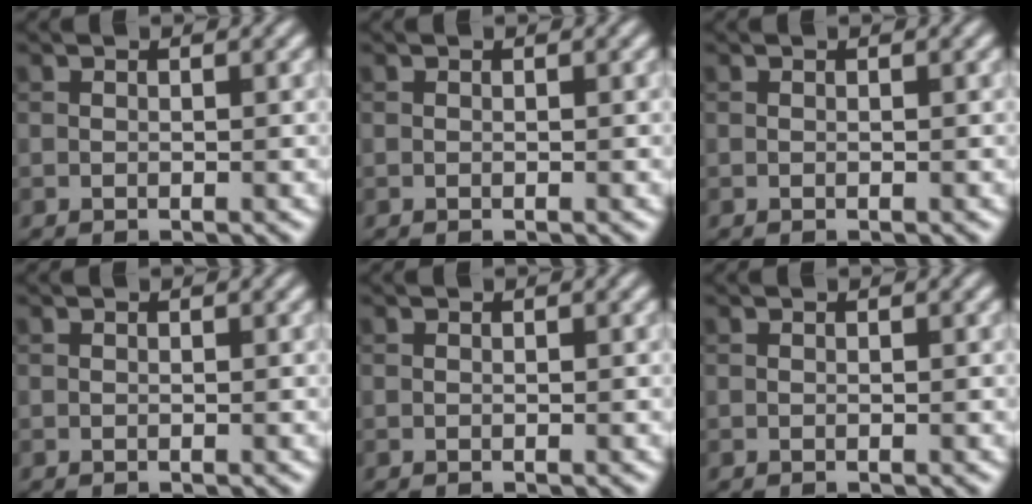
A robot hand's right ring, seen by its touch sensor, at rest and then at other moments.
{"total": 0.0}
{"total": 0.0}
{"total": 0.0}
{"total": 0.0}
{"total": 0.0}